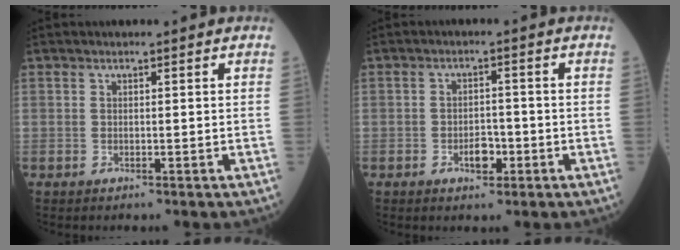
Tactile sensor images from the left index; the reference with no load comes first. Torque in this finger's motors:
{"motor_torque": [-0.02, 0.04, 0.06, 0.03]}